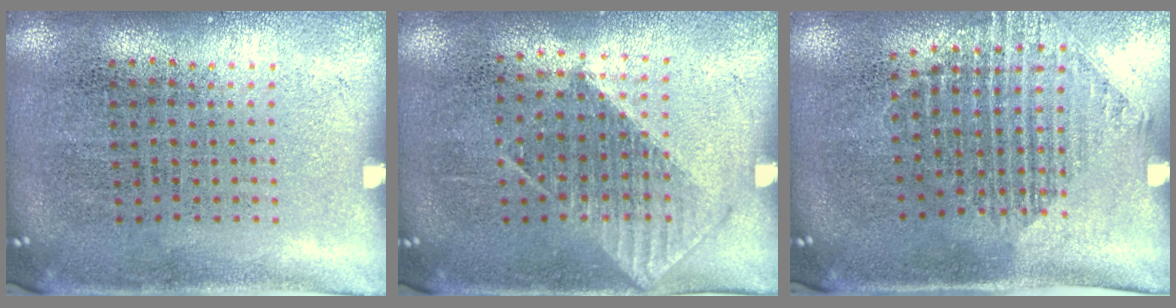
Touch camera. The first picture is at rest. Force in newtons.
{"total": 0.9, "press": 0.8, "slide": 0.4}
{"total": 1.5, "press": 1.2, "slide": 0.9}